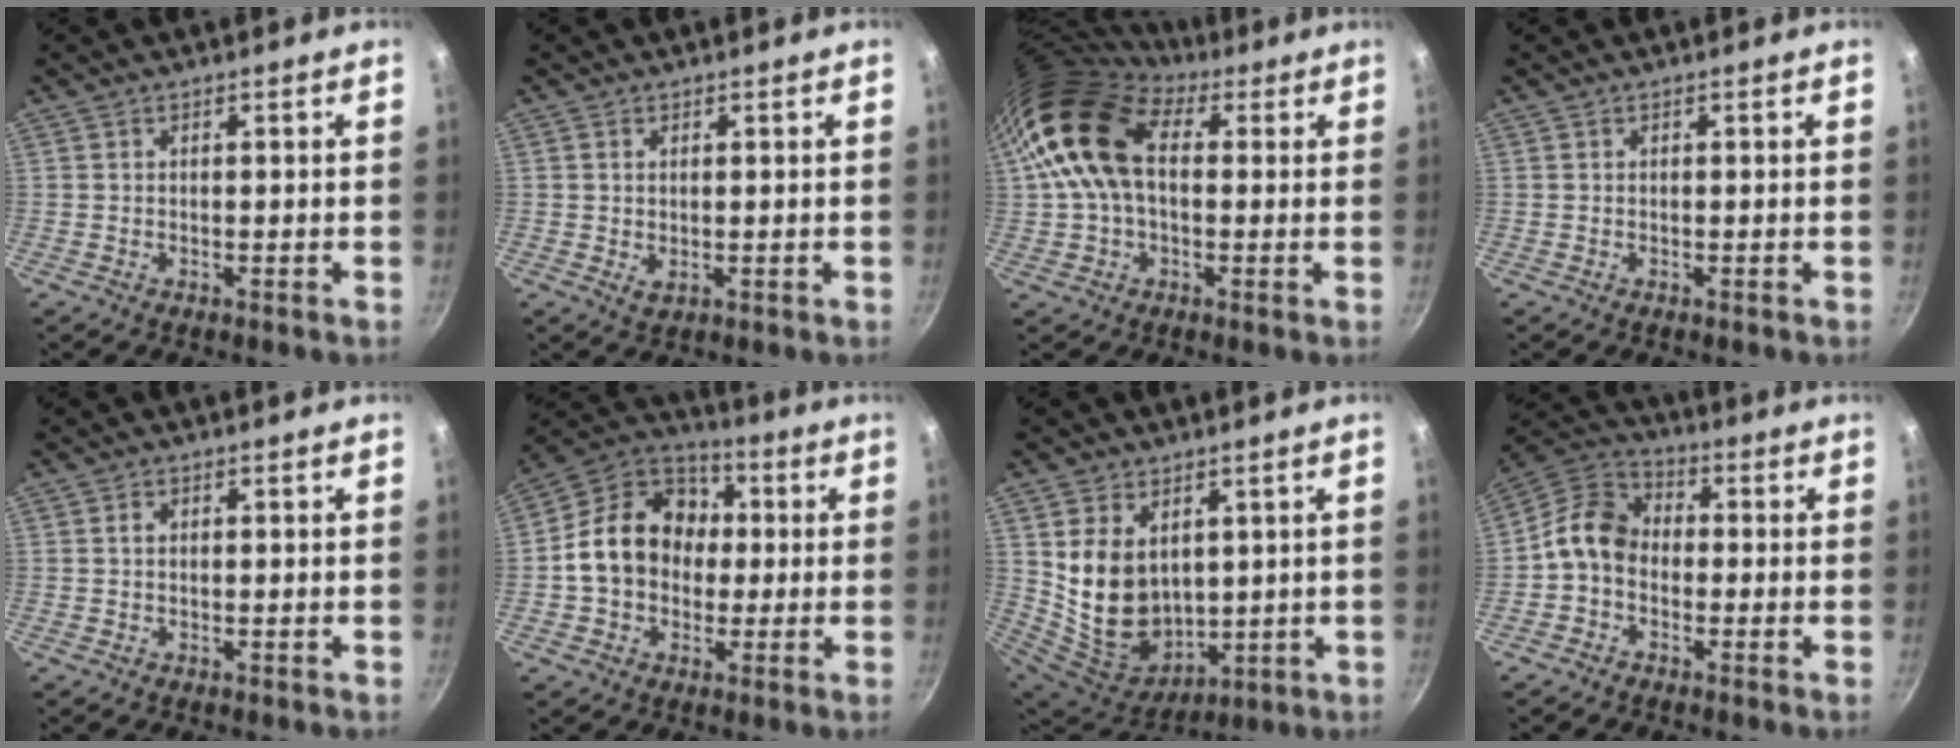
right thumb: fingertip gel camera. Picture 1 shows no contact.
{"total": 1.7, "force": [0.4, 1.1, 1.3], "torque": [-0.021, -0.005, 0.008]}
{"total": 15.4, "force": [3.0, 10.1, 11.2], "torque": [-0.199, 0.021, 0.038]}
{"total": 0.0}
{"total": 1.1, "force": [0.2, 0.9, 0.7], "torque": [-0.011, 0.005, 0.004]}
{"total": 16.5, "force": [0.4, 13.4, 9.7], "torque": [-0.127, 0.040, -0.008]}
{"total": 15.1, "force": [3.6, 11.0, 9.7], "torque": [-0.156, -0.039, 0.094]}
{"total": 8.7, "force": [-1.5, 6.9, 5.2], "torque": [-0.079, 0.037, -0.053]}